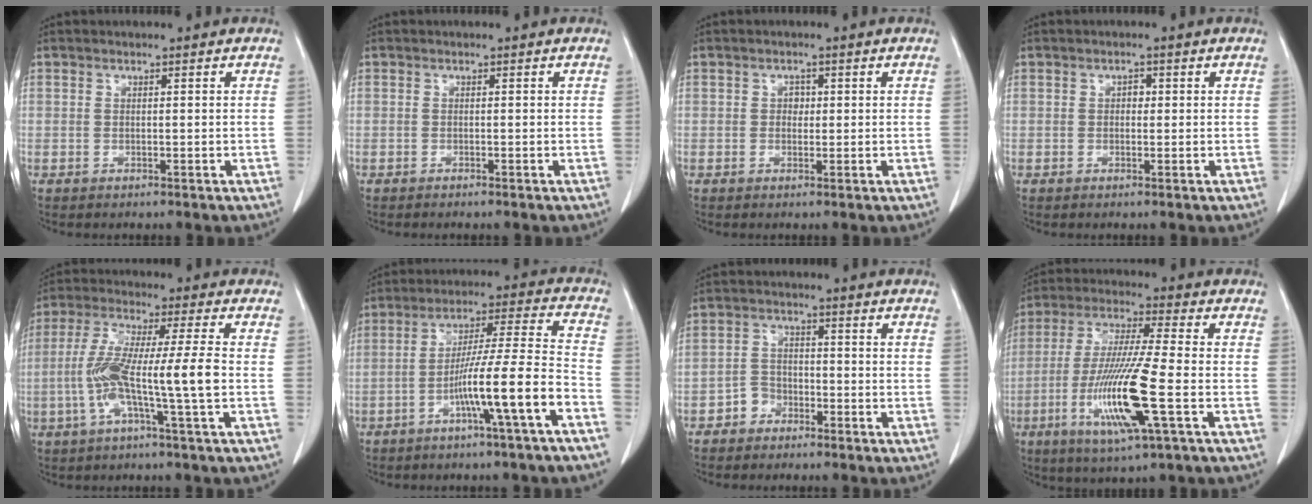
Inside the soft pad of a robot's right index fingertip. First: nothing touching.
{"total": 0.7, "force": [-0.6, 0.0, 0.4], "torque": [-0.010, -0.001, -0.009]}
{"total": 1.4, "force": [0.1, 1.1, 0.8], "torque": [-0.008, 0.004, 0.000]}
{"total": 1.1, "force": [0.1, 0.8, 0.8], "torque": [-0.007, 0.004, -0.001]}
{"total": 10.8, "force": [-2.2, -0.4, 10.5], "torque": [-0.209, 0.008, -0.048]}
{"total": 12.2, "force": [-5.6, -1.1, 10.8], "torque": [-0.185, 0.012, -0.094]}
{"total": 3.3, "force": [-2.2, 2.4, 0.7], "torque": [-0.010, 0.011, -0.045]}
{"total": 14.6, "force": [-4.4, 0.3, 13.9], "torque": [-0.283, -0.022, -0.085]}